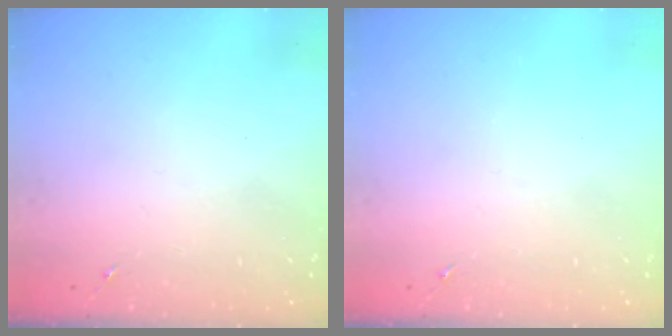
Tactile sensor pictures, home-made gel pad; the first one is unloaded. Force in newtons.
{"total": 0.0}